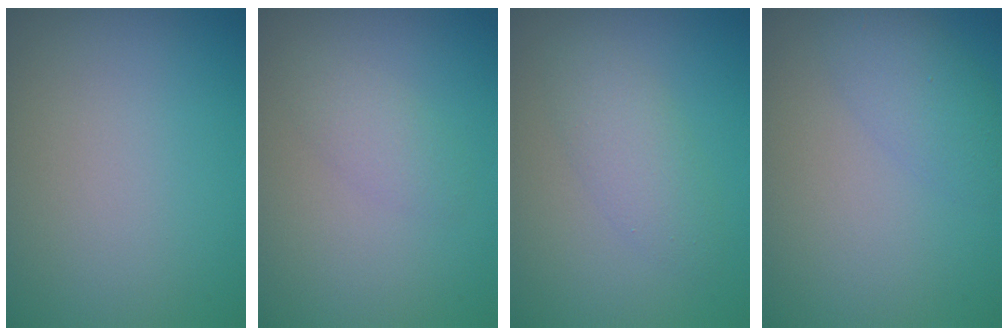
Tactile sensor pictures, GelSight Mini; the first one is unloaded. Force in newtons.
{"total": 1.6, "press": 1.6, "slide": 0.1}
{"total": 2.7, "press": 2.7, "slide": 0.0}
{"total": 2.5, "press": 2.5, "slide": 0.1}